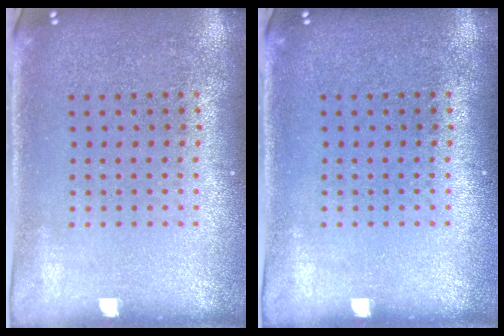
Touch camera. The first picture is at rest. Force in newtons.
{"total": 0.0}